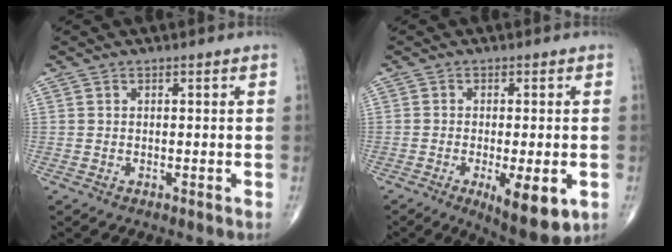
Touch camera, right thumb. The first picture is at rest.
{"total": 9.9, "force": [-3.3, 3.1, 8.9], "torque": [-0.124, -0.017, -0.043]}